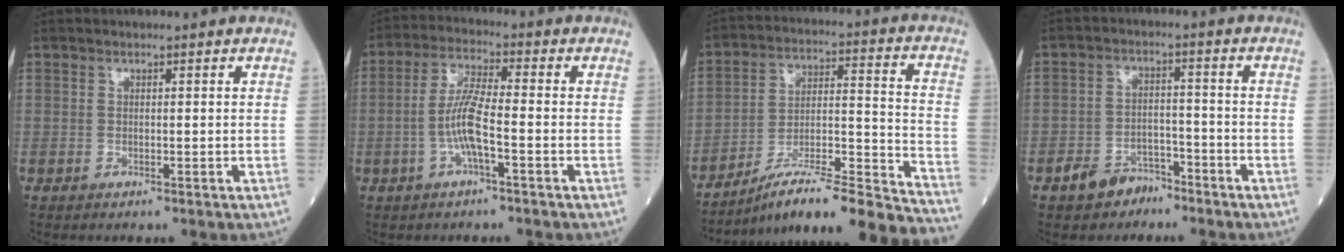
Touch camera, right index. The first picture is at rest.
{"total": 6.5, "force": [-1.8, 0.7, 6.2], "torque": [-0.130, 0.006, -0.040]}
{"total": 22.3, "force": [-20.1, -0.6, 9.8], "torque": [-0.117, 0.010, -0.309]}
{"total": 5.1, "force": [-3.8, 3.1, 1.4], "torque": [-0.026, 0.010, -0.062]}